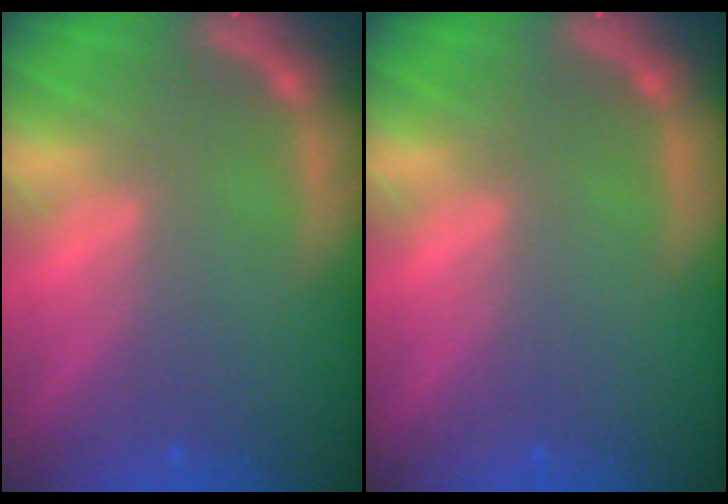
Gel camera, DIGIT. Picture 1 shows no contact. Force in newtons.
{"total": 0.0}